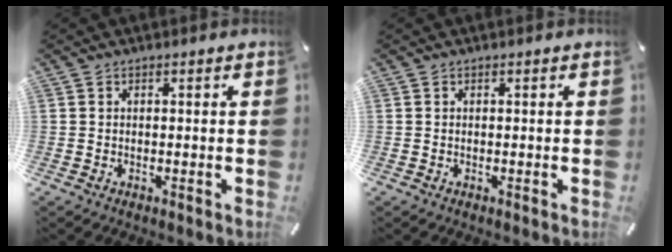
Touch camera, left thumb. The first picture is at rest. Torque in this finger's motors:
{"motor_torque": [0.03, 0.00, -0.08, 0.11, 0.00]}